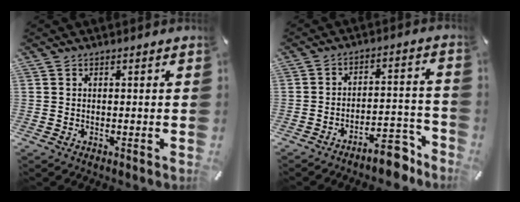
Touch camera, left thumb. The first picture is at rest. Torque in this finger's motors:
{"motor_torque": [-0.03, 2.22, 0.47, 0.49, 0.02]}